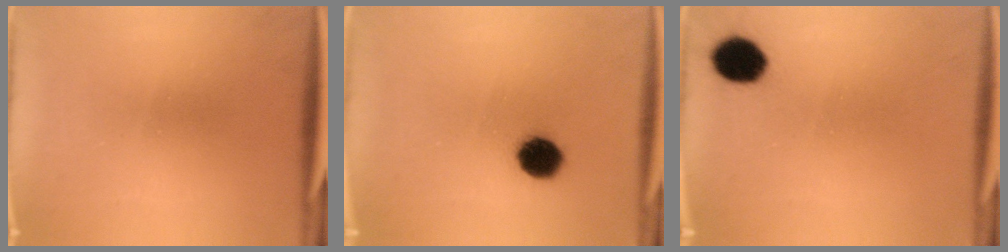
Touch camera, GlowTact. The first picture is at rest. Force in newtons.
{"total": 7.2}
{"total": 7.2}